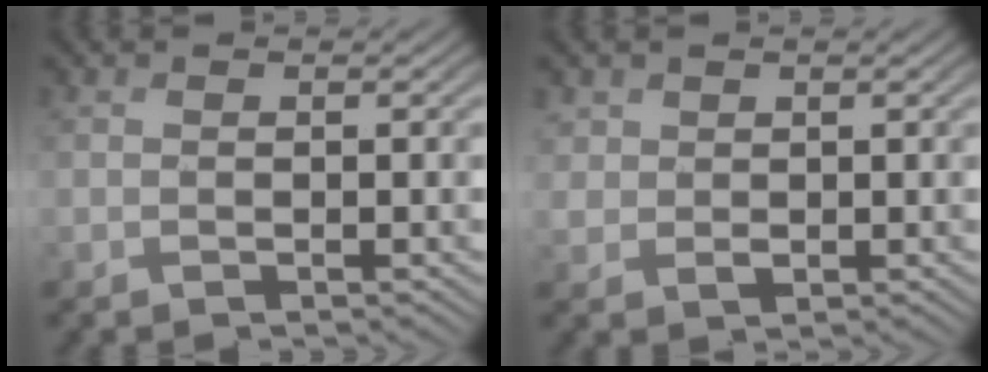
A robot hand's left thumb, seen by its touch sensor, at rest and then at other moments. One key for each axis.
{"total": 2.4, "fx": 1.1, "fy": 2.0, "fz": 0.7, "tx": -0.025, "ty": -0.005, "tz": 0.022}